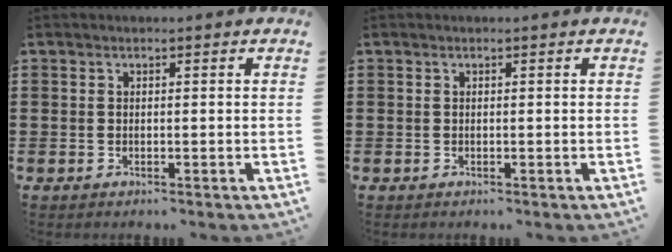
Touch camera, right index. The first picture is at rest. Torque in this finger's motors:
{"motor_torque": [-0.01, 0.01, 0.00, 0.00]}